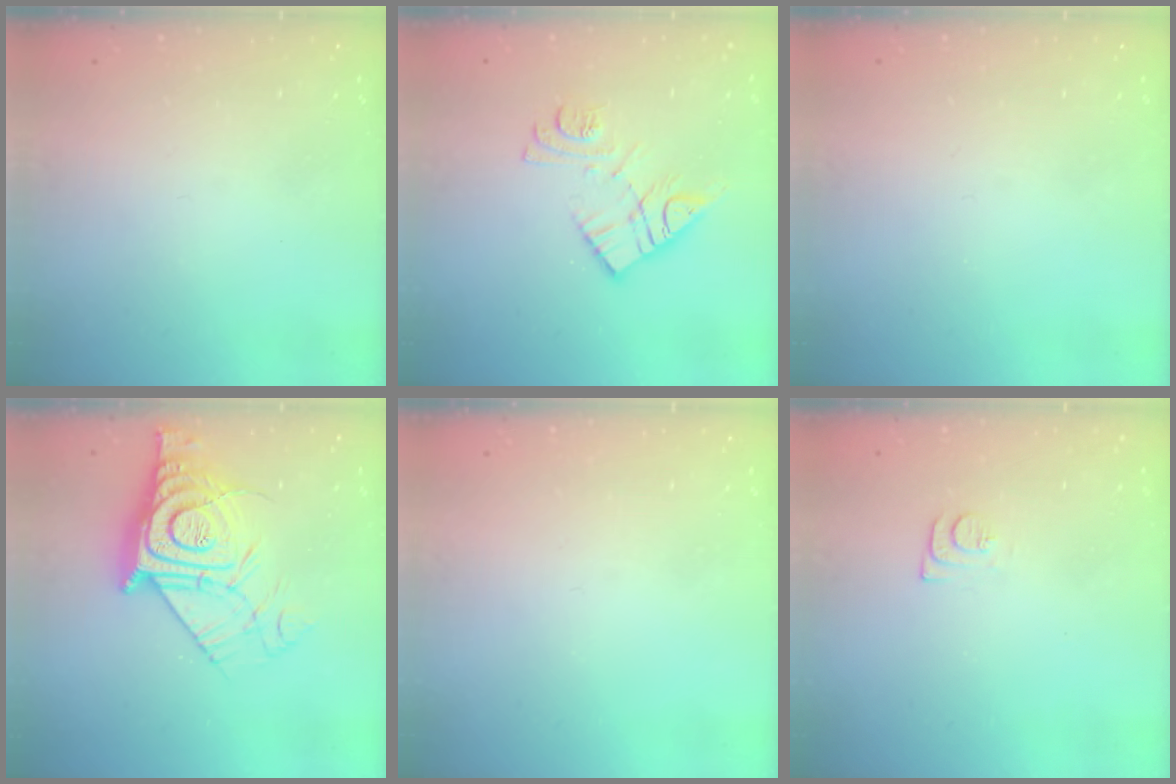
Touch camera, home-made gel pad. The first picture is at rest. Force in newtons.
{"total": 11.7, "press": 11.7, "slide": 0.9}
{"total": 0.0}
{"total": 16.2, "press": 16.1, "slide": 1.3}
{"total": 0.0}
{"total": 6.7, "press": 6.7, "slide": 0.6}